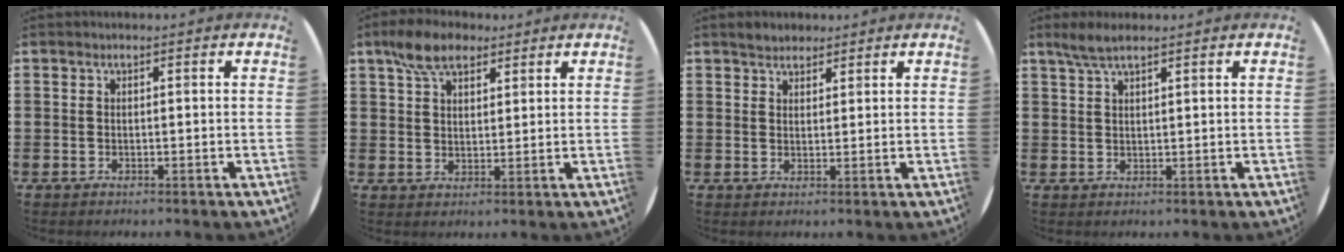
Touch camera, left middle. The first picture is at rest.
{"total": 6.3, "force": [4.6, 3.2, 2.9], "torque": [-0.063, 0.004, 0.086]}
{"total": 2.2, "force": [2.1, 0.8, 0.1], "torque": [0.002, 0.002, 0.039]}
{"total": 3.0, "force": [2.3, 0.5, 1.9], "torque": [-0.041, 0.004, 0.042]}